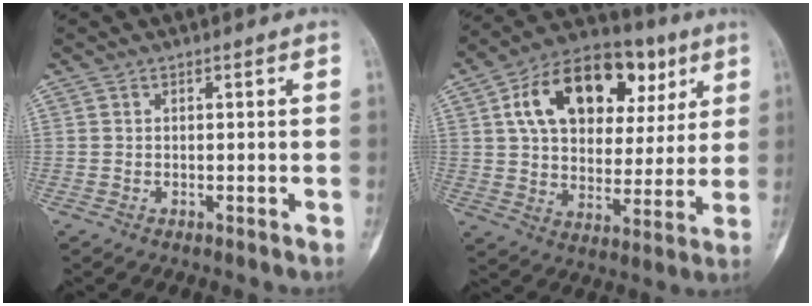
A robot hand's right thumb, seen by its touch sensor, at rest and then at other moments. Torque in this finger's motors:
{"motor_torque": [1.12, 1.87, 1.49, 0.55, 0.41]}